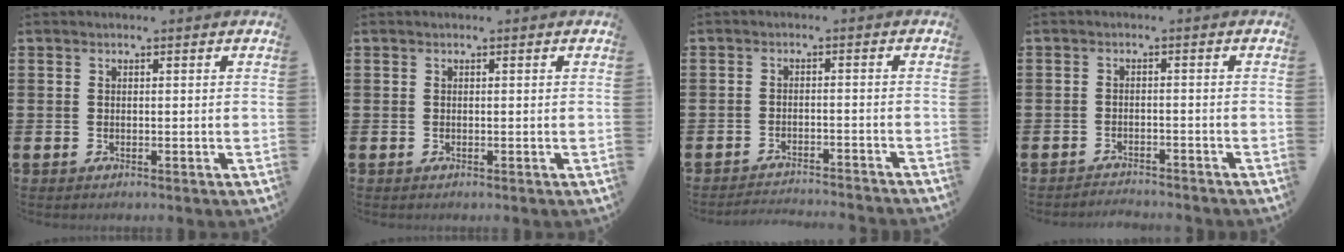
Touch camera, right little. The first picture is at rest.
{"total": 0.0}
{"total": 2.2, "force": [-2.2, -0.3, 0.0], "torque": [-0.002, 0.003, -0.047]}
{"total": 1.8, "force": [-1.8, -0.1, -0.2], "torque": [0.000, 0.005, -0.039]}